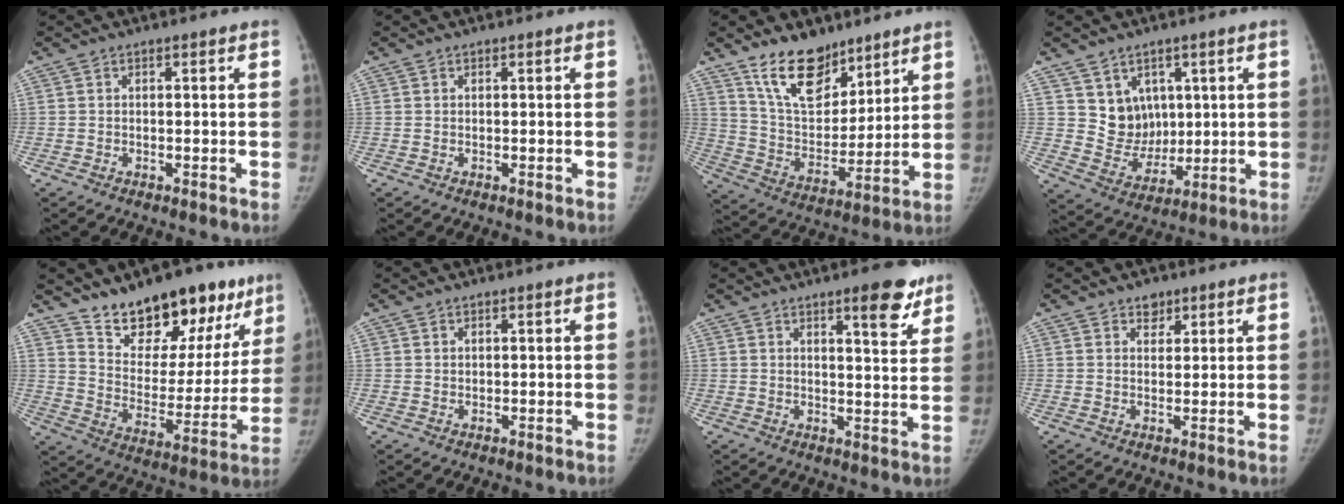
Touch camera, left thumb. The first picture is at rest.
{"total": 0.0}
{"total": 14.8, "force": [10.5, 7.6, 7.1], "torque": [-0.081, -0.072, 0.199]}
{"total": 8.5, "force": [3.5, 7.1, 3.0], "torque": [-0.014, -0.027, 0.080]}
{"total": 22.1, "force": [15.8, 10.9, 11.1], "torque": [-0.108, -0.086, 0.245]}
{"total": 0.6, "force": [0.4, 0.4, 0.0], "torque": [0.006, -0.002, 0.005]}
{"total": 8.3, "force": [5.5, 2.3, 5.8], "torque": [-0.055, -0.032, 0.073]}
{"total": 2.8, "force": [1.9, 1.9, 0.9], "torque": [0.005, -0.011, 0.028]}